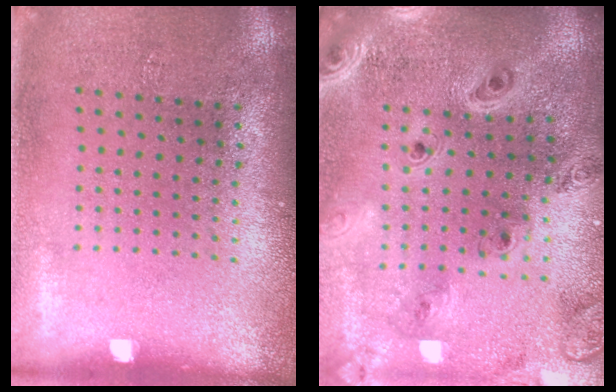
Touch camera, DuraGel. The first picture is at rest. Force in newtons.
{"total": 2.6, "press": 2.3, "slide": 1.2}